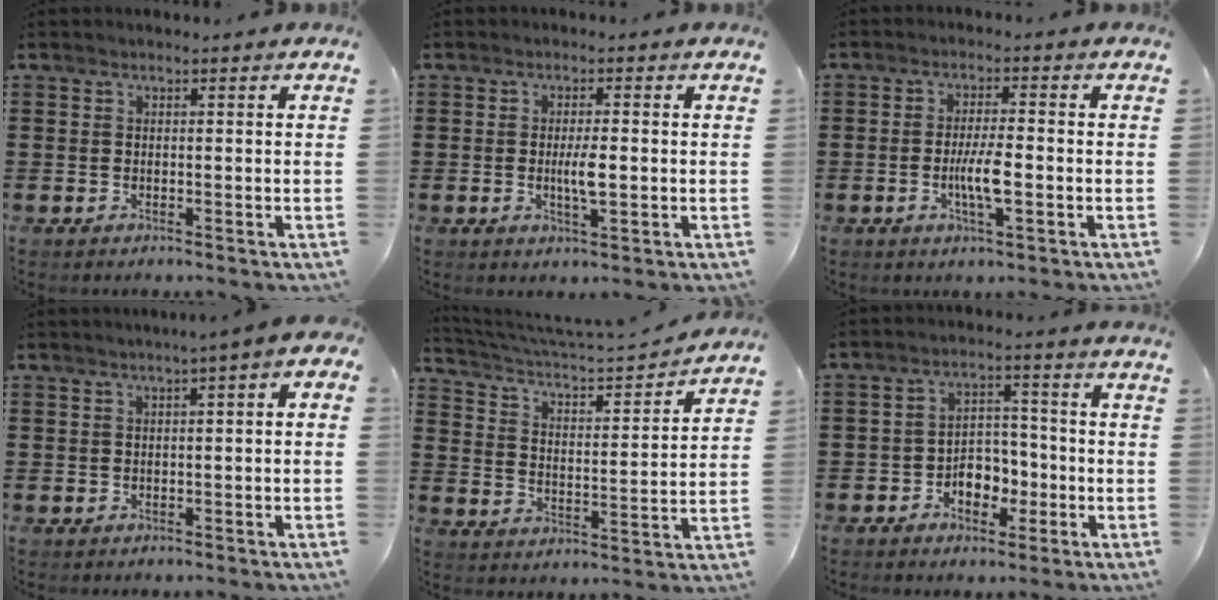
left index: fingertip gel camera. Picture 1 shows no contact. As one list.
[{"total": 3.6, "force": [-0.2, 0.7, 3.5], "torque": [-0.062, -0.002, -0.004]}, {"total": 5.1, "force": [-1.1, 1.0, 4.9], "torque": [-0.097, -0.002, -0.024]}, {"total": 1.7, "force": [-0.4, 0.4, 1.6], "torque": [-0.029, 0.002, -0.010]}, {"total": 3.5, "force": [3.3, 0.3, 1.1], "torque": [-0.043, -0.034, 0.045]}, {"total": 4.7, "force": [-2.2, 3.5, 2.3], "torque": [-0.040, 0.009, -0.047]}]